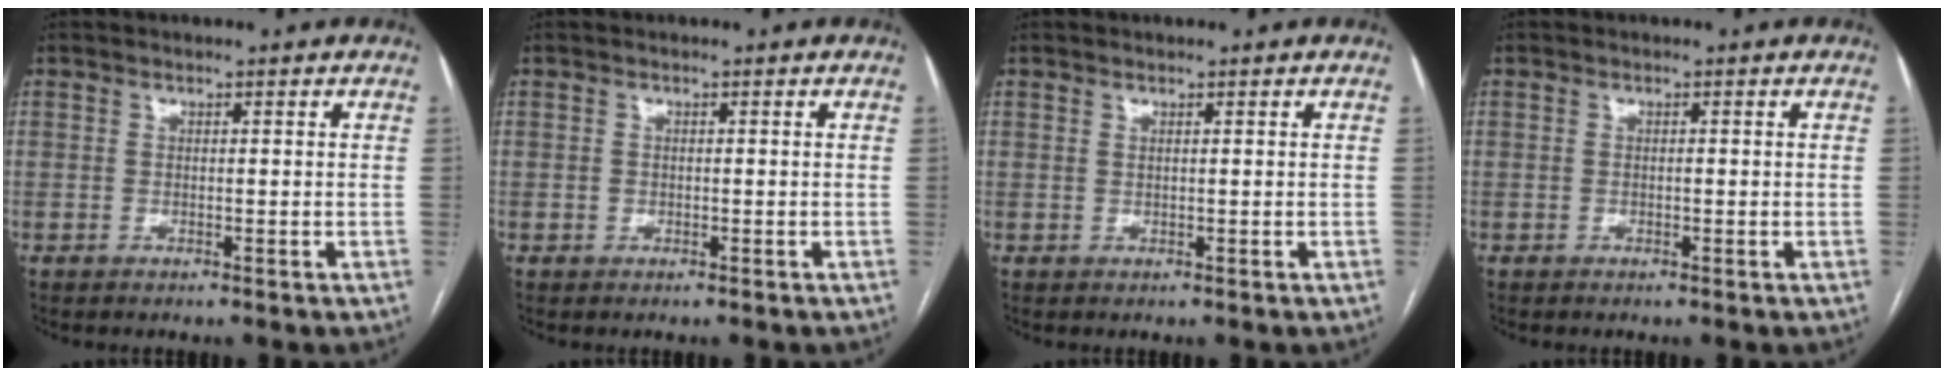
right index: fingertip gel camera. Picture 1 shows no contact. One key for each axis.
{"total": 0.5, "fx": -0.1, "fy": 0.5, "fz": 0.1, "tx": -0.003, "ty": 0.003, "tz": -0.003}
{"total": 0.0}
{"total": 0.0}